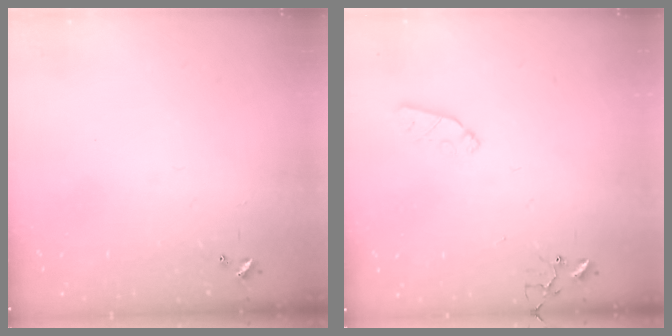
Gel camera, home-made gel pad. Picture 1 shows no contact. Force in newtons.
{"total": 6.2, "press": 6.2, "slide": 0.9}